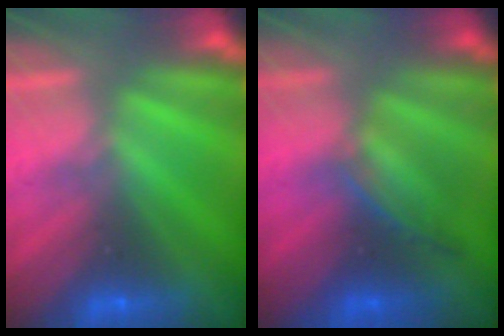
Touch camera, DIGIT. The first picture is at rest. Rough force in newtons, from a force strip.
{"total": 4.4}